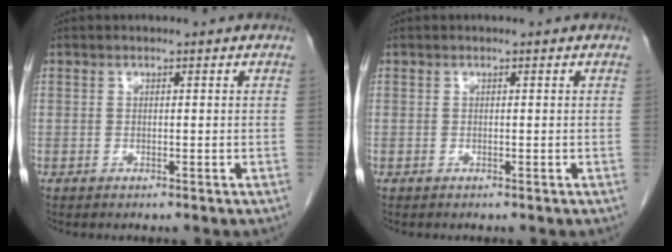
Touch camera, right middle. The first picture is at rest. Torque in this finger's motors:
{"motor_torque": [0.02, -0.11, -0.05, 0.00]}